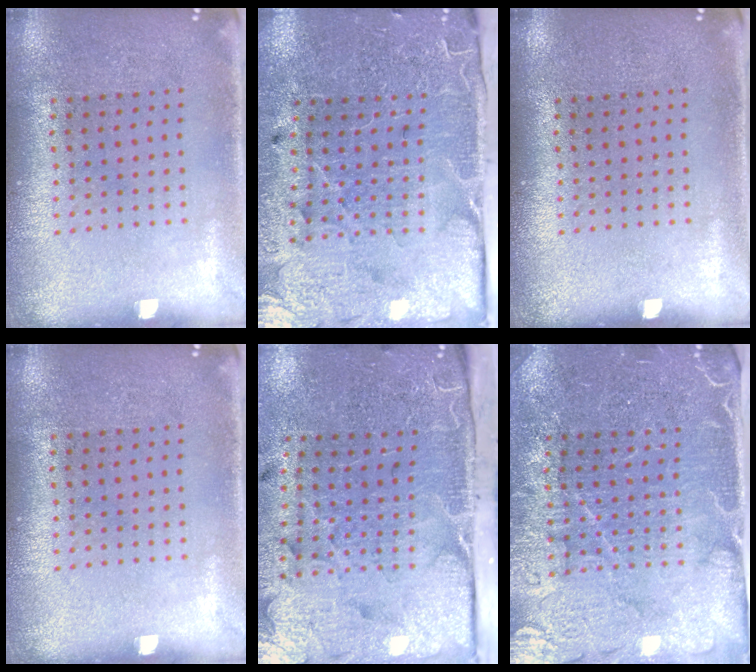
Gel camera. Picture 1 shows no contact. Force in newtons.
{"total": 3.7, "press": 3.6, "slide": 1.0}
{"total": 0.0}
{"total": 0.0}
{"total": 5.1, "press": 3.9, "slide": 3.3}
{"total": 4.6, "press": 4.2, "slide": 1.9}